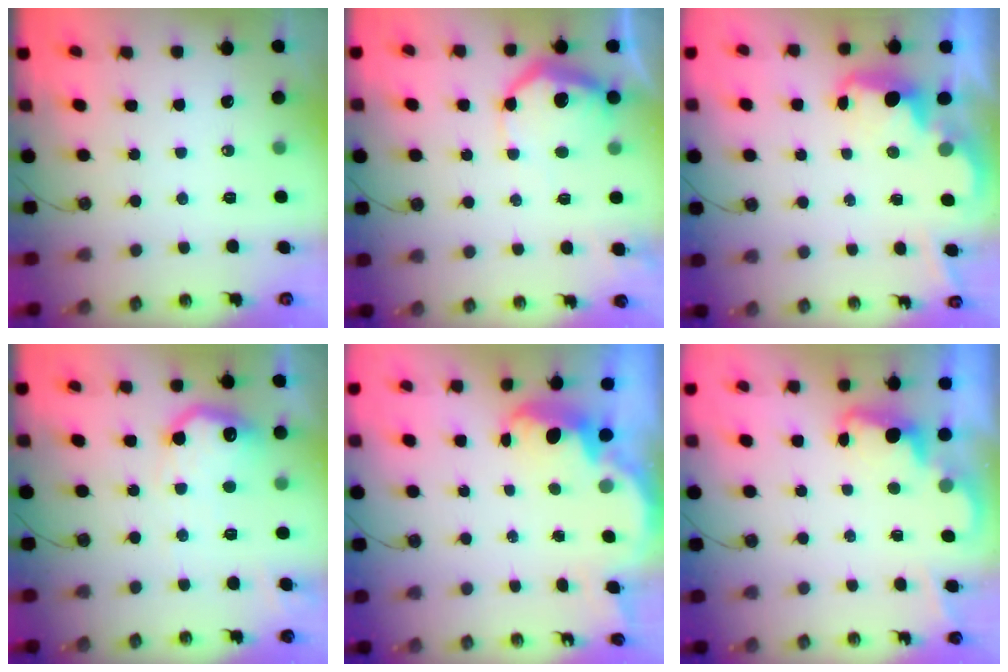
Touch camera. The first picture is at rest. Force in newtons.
{"total": 12.0, "press": 11.9, "slide": 0.8}
{"total": 2.6, "press": 2.6, "slide": 0.5}
{"total": 14.3, "press": 14.2, "slide": 0.8}
{"total": 3.6, "press": 3.6, "slide": 0.6}
{"total": 2.2, "press": 2.2, "slide": 0.5}